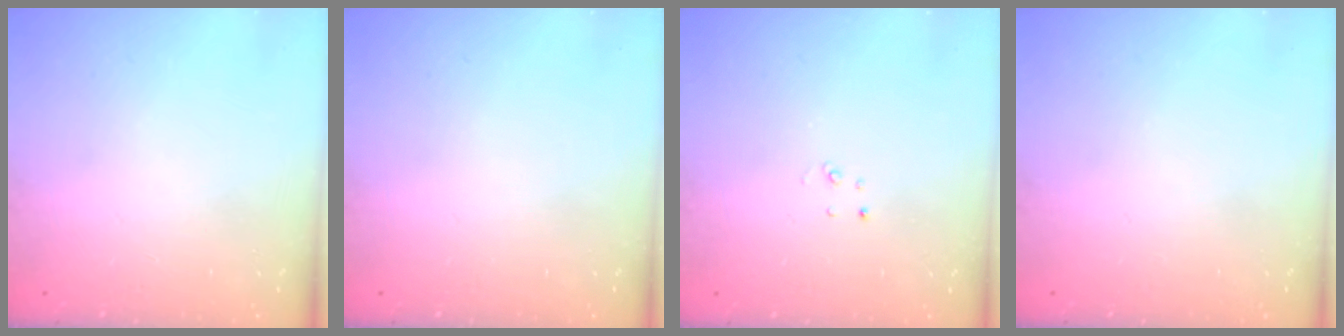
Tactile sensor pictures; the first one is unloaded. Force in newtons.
{"total": 0.0}
{"total": 2.2, "press": 2.2, "slide": 0.2}
{"total": 0.0}